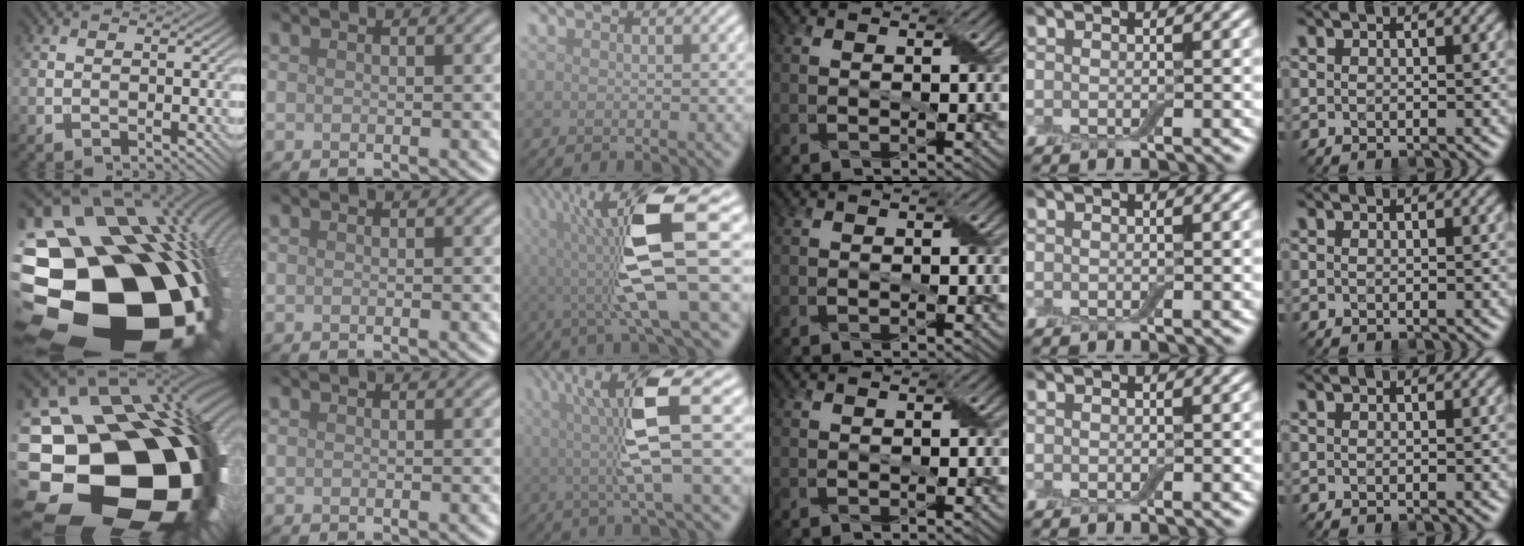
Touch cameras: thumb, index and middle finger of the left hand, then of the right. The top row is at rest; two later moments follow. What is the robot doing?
{"motion": "wrap", "object": "adhesive wrap"}